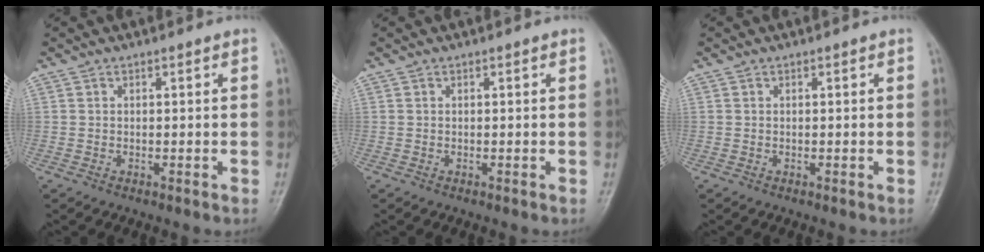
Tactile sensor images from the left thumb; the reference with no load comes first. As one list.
[{"total": 0.0}, {"total": 0.0}]